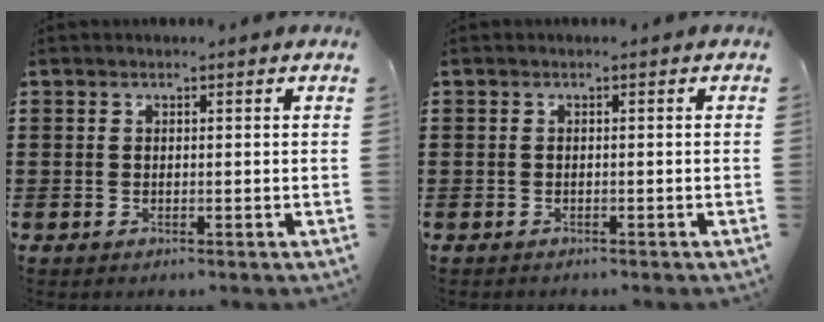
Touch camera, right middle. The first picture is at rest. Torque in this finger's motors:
{"motor_torque": [-0.44, 0.16, -0.03, -0.03]}